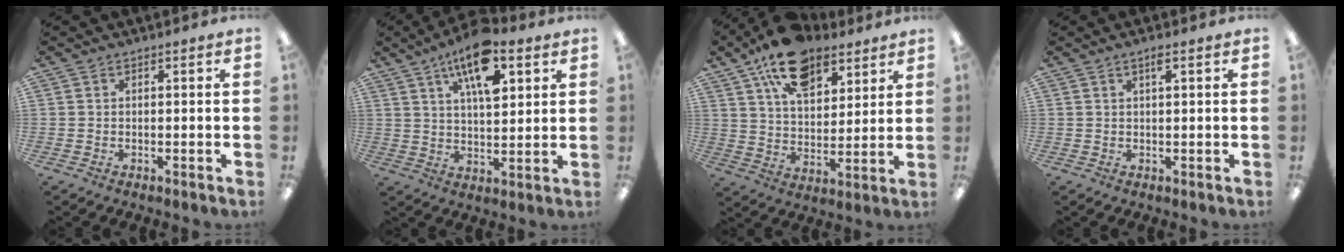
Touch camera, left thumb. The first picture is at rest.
{"total": 14.2, "force": [7.9, 5.8, 10.3], "torque": [-0.161, -0.030, 0.133]}
{"total": 16.6, "force": [10.8, 8.9, 9.0], "torque": [-0.145, -0.047, 0.194]}
{"total": 1.8, "force": [1.0, 0.2, 1.4], "torque": [-0.024, -0.001, 0.016]}